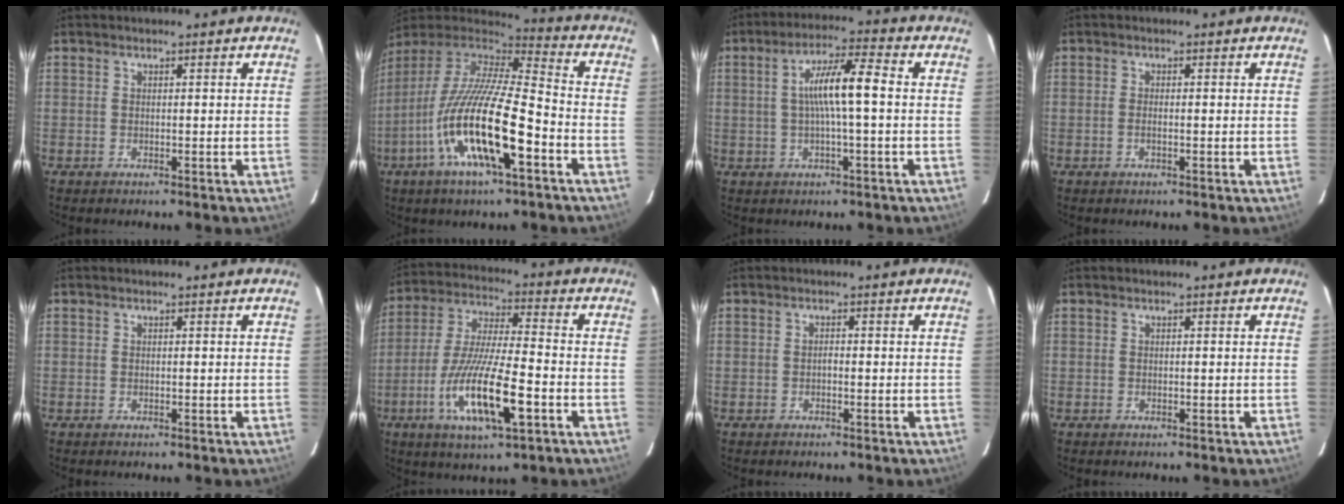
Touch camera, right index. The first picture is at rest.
{"total": 21.4, "force": [-8.3, 4.8, 19.2], "torque": [-0.355, -0.035, -0.163]}
{"total": 8.5, "force": [0.1, 0.6, 8.5], "torque": [-0.151, 0.014, 0.002]}
{"total": 0.9, "force": [-0.2, 0.2, 0.8], "torque": [-0.019, 0.001, -0.005]}
{"total": 0.0}
{"total": 16.4, "force": [-6.2, 3.1, 14.8], "torque": [-0.303, -0.021, -0.117]}
{"total": 0.6, "force": [-0.3, 0.3, 0.4], "torque": [-0.004, 0.005, -0.007]}
{"total": 0.0}